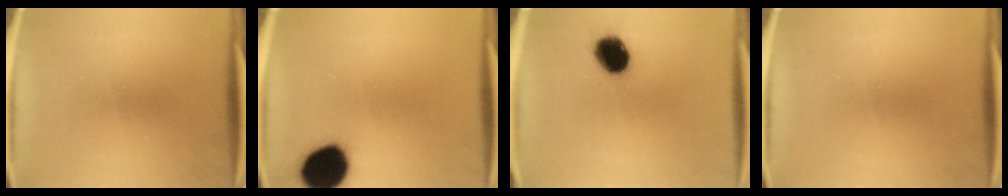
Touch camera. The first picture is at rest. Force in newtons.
{"total": 15.3}
{"total": 10.3}
{"total": 0.0}